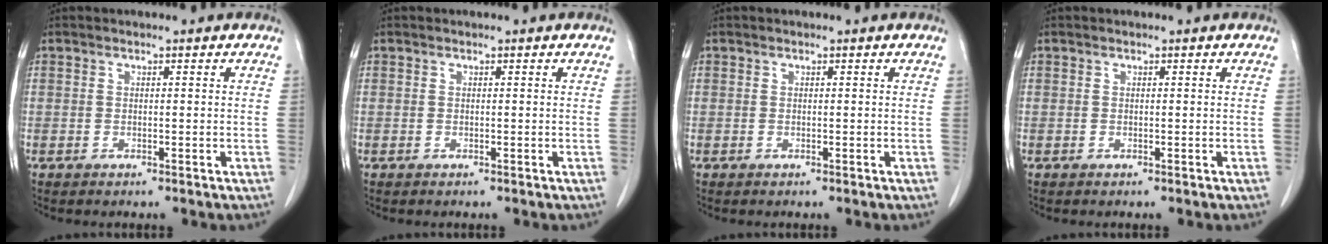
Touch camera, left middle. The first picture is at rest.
{"total": 0.0}
{"total": 0.0}
{"total": 0.0}